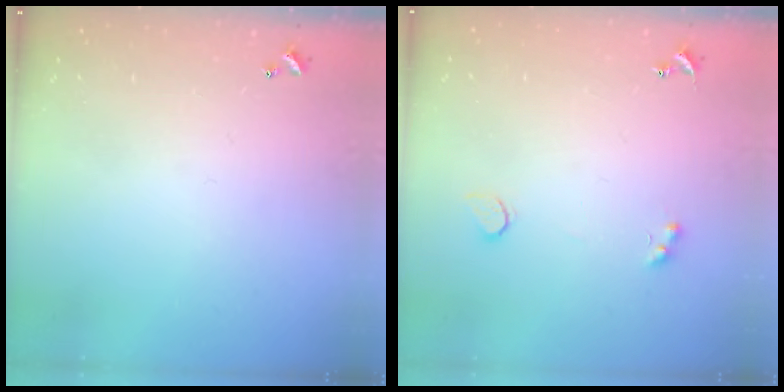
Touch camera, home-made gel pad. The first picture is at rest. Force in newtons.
{"total": 2.1, "press": 1.8, "slide": 1.0}